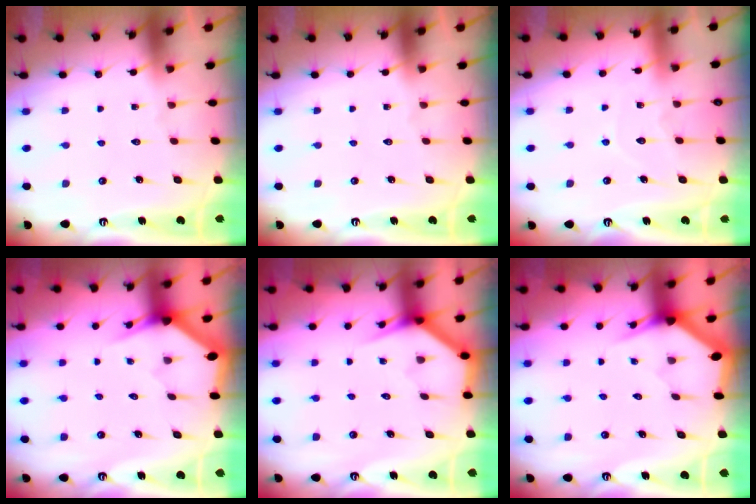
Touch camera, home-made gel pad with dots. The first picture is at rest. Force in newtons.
{"total": 0.0}
{"total": 5.2, "press": 5.2, "slide": 0.3}
{"total": 2.9, "press": 2.9, "slide": 0.1}
{"total": 3.6, "press": 3.6, "slide": 0.3}
{"total": 2.9, "press": 2.9, "slide": 0.0}